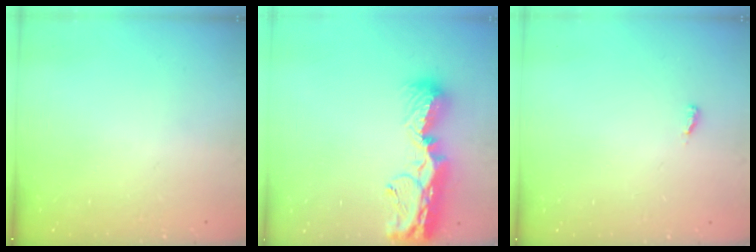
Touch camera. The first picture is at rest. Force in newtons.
{"total": 15.0, "press": 15.0, "slide": 1.2}
{"total": 2.6, "press": 2.4, "slide": 1.0}